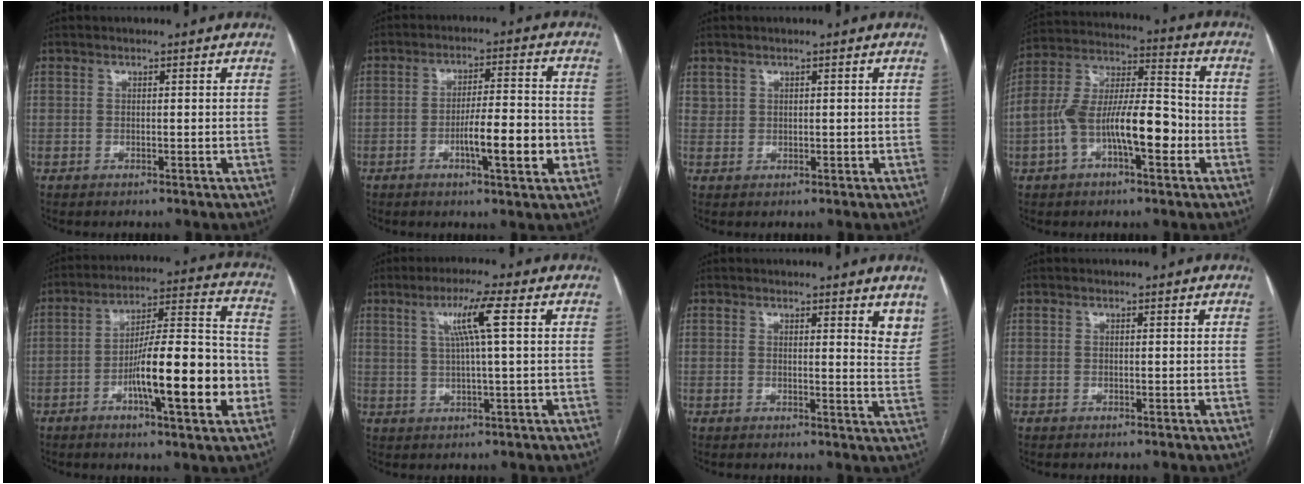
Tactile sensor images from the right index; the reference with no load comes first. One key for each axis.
{"total": 9.2, "fx": -2.9, "fy": 1.2, "fz": 8.7, "tx": -0.138, "ty": 0.005, "tz": -0.045}
{"total": 1.2, "fx": 0.8, "fy": 0.9, "fz": 0.2, "tx": 0.002, "ty": 0.003, "tz": 0.014}
{"total": 14.2, "fx": -4.1, "fy": 4.9, "fz": 12.6, "tx": -0.243, "ty": 0.032, "tz": -0.070}
{"total": 17.3, "fx": -5.3, "fy": 2.3, "fz": 16.3, "tx": -0.260, "ty": 0.009, "tz": -0.079}
{"total": 6.4, "fx": 2.0, "fy": -0.6, "fz": 6.0, "tx": -0.110, "ty": 0.006, "tz": 0.037}
{"total": 4.7, "fx": 3.7, "fy": 0.8, "fz": 2.7, "tx": -0.024, "ty": -0.024, "tz": 0.028}
{"total": 0.0}